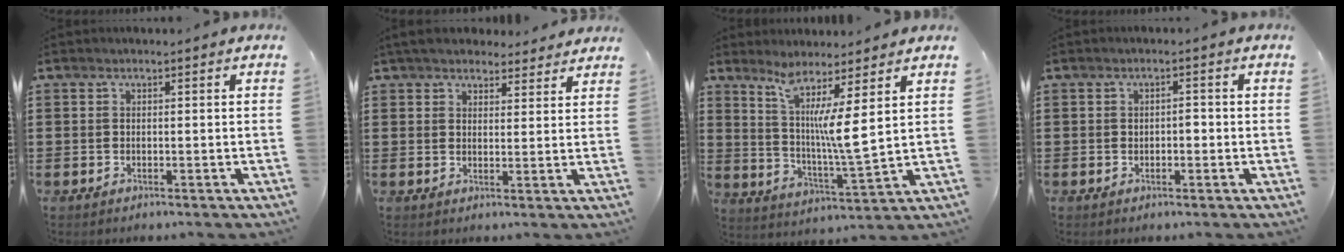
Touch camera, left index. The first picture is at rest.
{"total": 4.3, "force": [4.1, 1.2, 0.9], "torque": [-0.030, -0.007, 0.077]}
{"total": 7.3, "force": [4.4, -0.6, 5.8], "torque": [-0.112, -0.048, 0.065]}
{"total": 1.2, "force": [-0.2, 0.7, 1.0], "torque": [-0.020, 0.003, -0.005]}